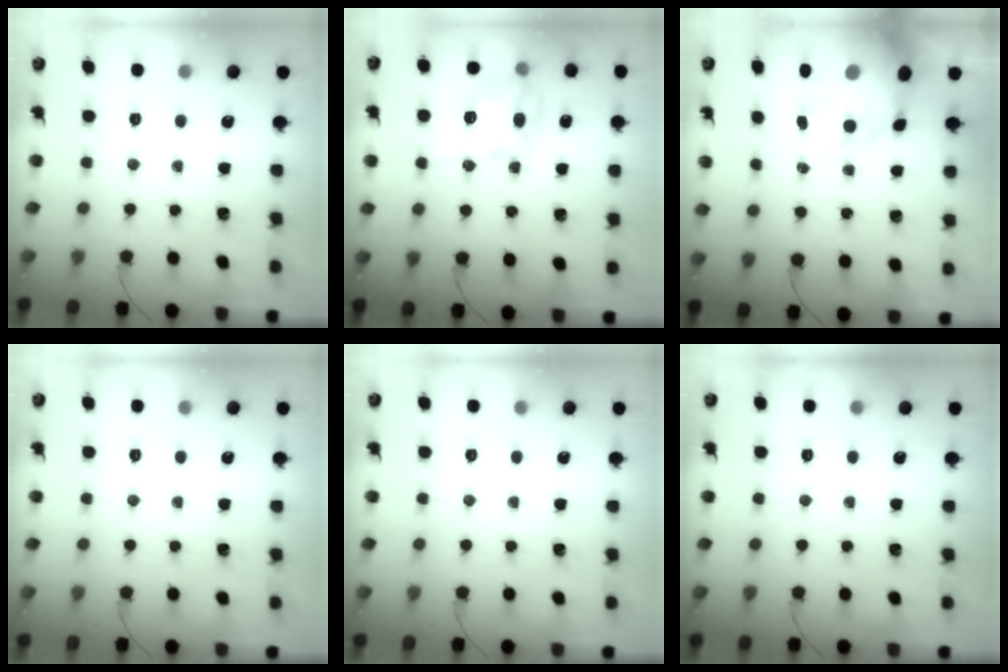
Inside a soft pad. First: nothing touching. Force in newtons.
{"total": 11.1, "press": 11.1, "slide": 0.9}
{"total": 14.4, "press": 14.0, "slide": 3.4}
{"total": 0.0}
{"total": 0.0}
{"total": 0.0}